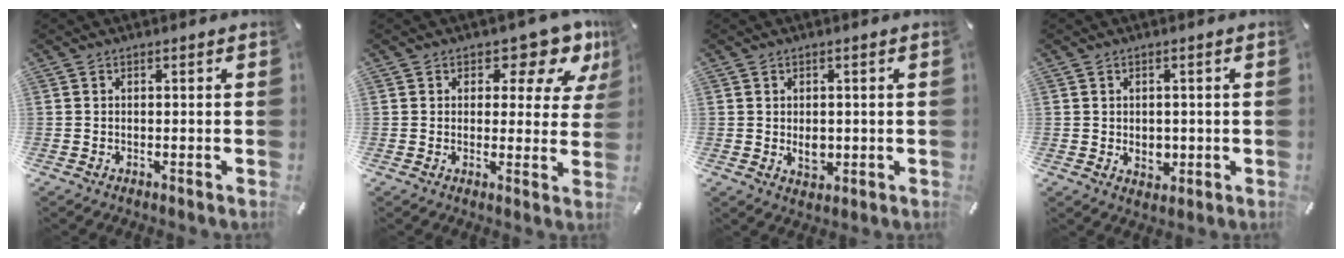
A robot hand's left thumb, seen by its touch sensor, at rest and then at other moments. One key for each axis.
{"total": 10.0, "fx": 6.0, "fy": 5.1, "fz": 6.1, "tx": -0.074, "ty": -0.041, "tz": 0.100}
{"total": 3.8, "fx": 0.0, "fy": 3.0, "fz": 2.4, "tx": -0.027, "ty": -0.003, "tz": 0.000}
{"total": 3.6, "fx": -0.2, "fy": 3.0, "fz": 1.9, "tx": -0.009, "ty": -0.006, "tz": -0.006}